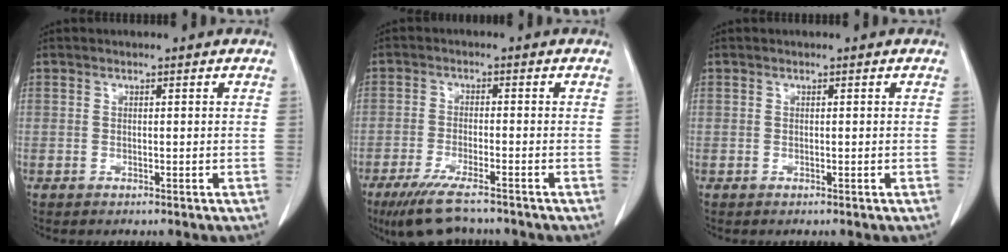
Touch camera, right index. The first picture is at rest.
{"total": 8.2, "force": [-6.5, 1.3, 4.9], "torque": [-0.088, -0.021, -0.108]}
{"total": 0.0}